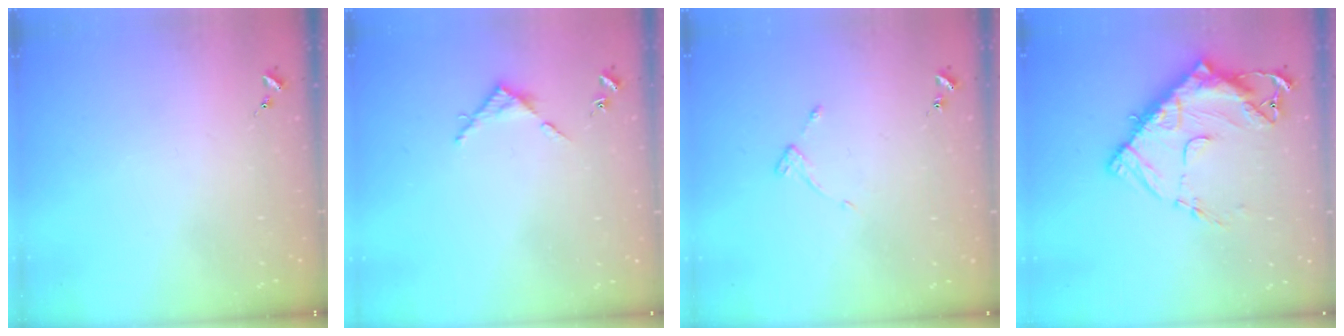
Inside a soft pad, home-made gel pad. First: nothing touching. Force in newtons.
{"total": 4.7, "press": 4.7, "slide": 0.2}
{"total": 3.6, "press": 3.6, "slide": 0.6}
{"total": 16.9, "press": 16.8, "slide": 1.6}